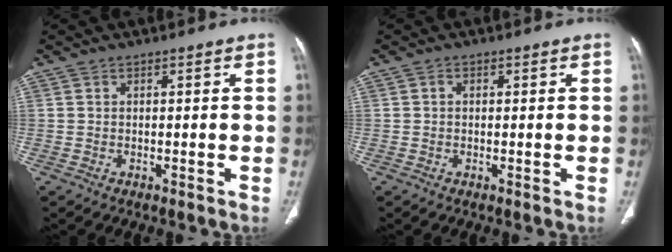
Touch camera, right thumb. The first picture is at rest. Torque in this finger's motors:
{"motor_torque": [-0.38, 0.33, -0.17, 0.08, 0.07]}